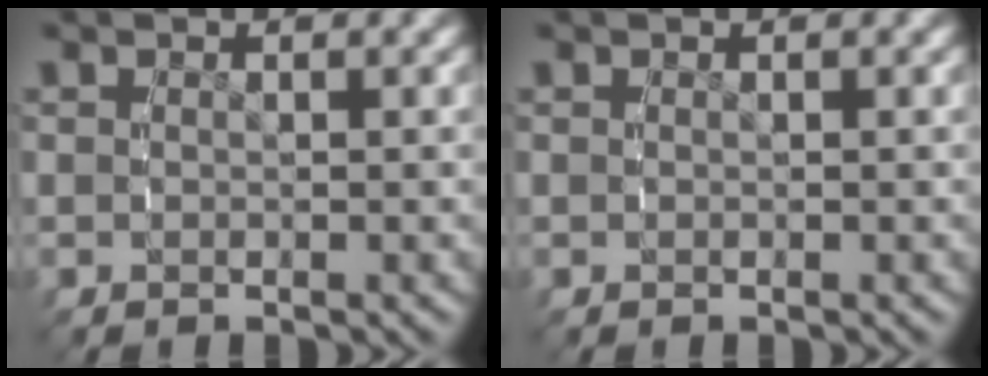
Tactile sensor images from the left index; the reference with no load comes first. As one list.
[{"total": 0.0}]